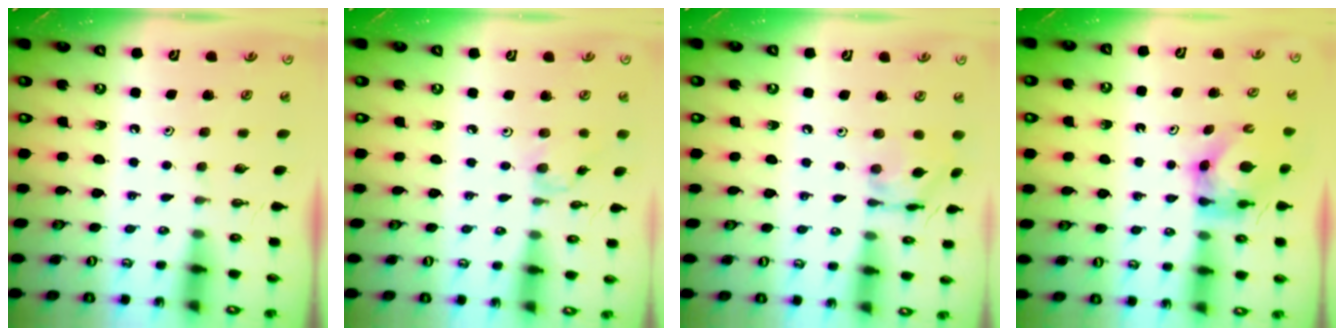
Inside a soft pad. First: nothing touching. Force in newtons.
{"total": 1.5, "press": 1.4, "slide": 0.4}
{"total": 9.7, "press": 9.7, "slide": 0.7}
{"total": 5.6, "press": 5.6, "slide": 0.1}